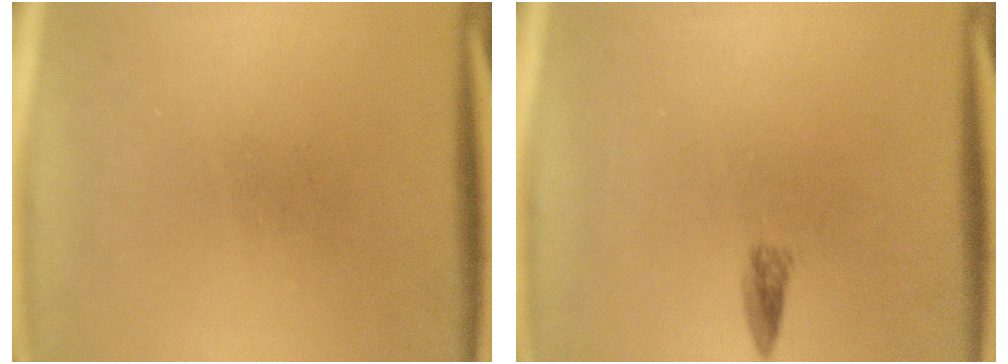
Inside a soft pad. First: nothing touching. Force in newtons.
{"total": 1.3}